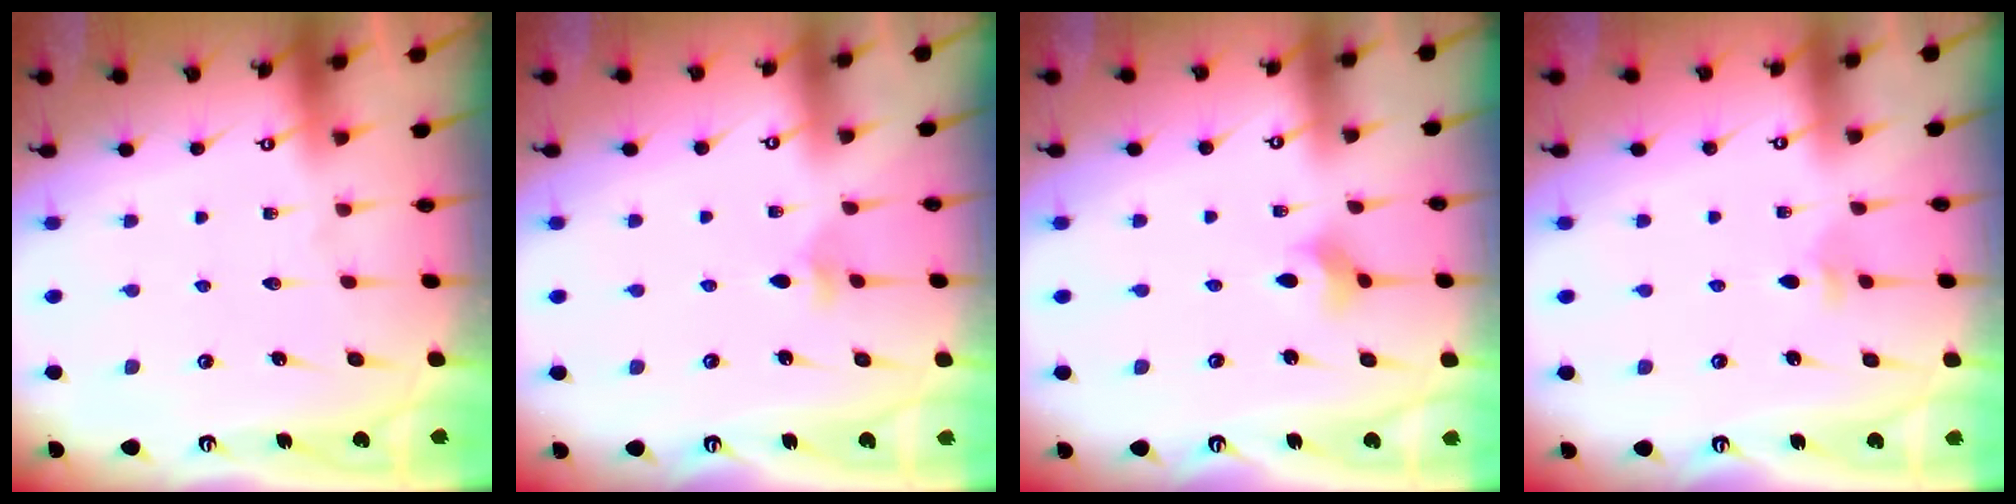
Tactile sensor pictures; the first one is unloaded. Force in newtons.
{"total": 3.5, "press": 3.5, "slide": 0.7}
{"total": 2.8, "press": 2.7, "slide": 0.7}
{"total": 3.2, "press": 3.2, "slide": 0.6}